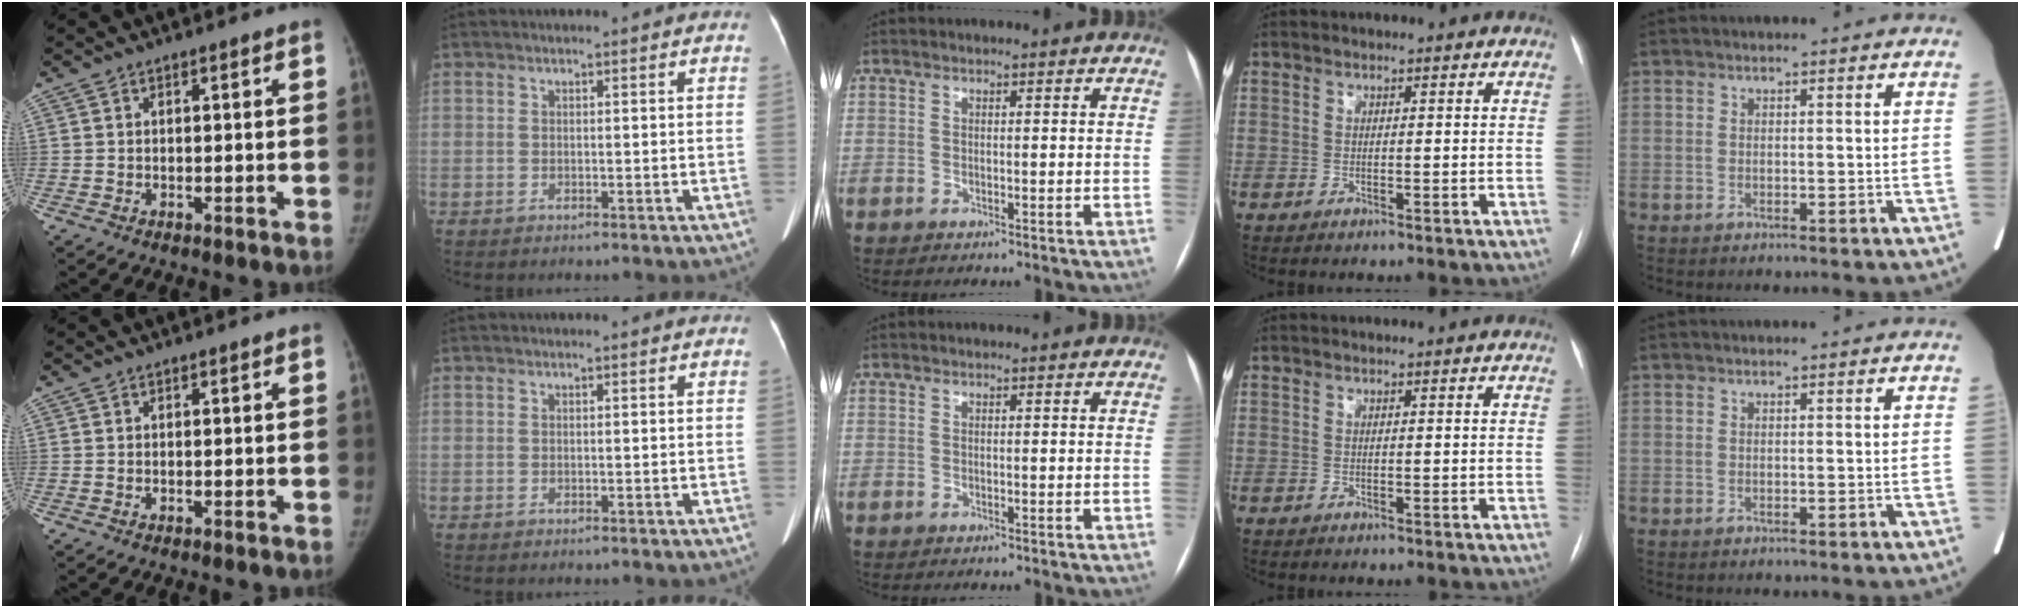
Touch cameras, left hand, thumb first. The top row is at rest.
{}